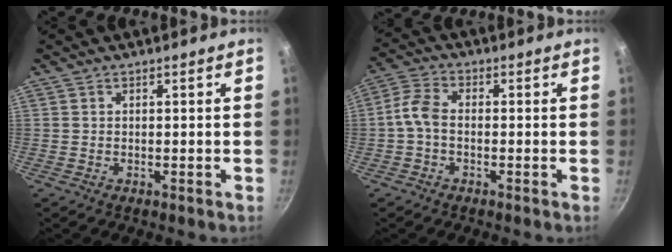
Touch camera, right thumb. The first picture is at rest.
{"total": 5.1, "force": [-1.0, 3.2, 3.8], "torque": [-0.085, 0.024, -0.034]}